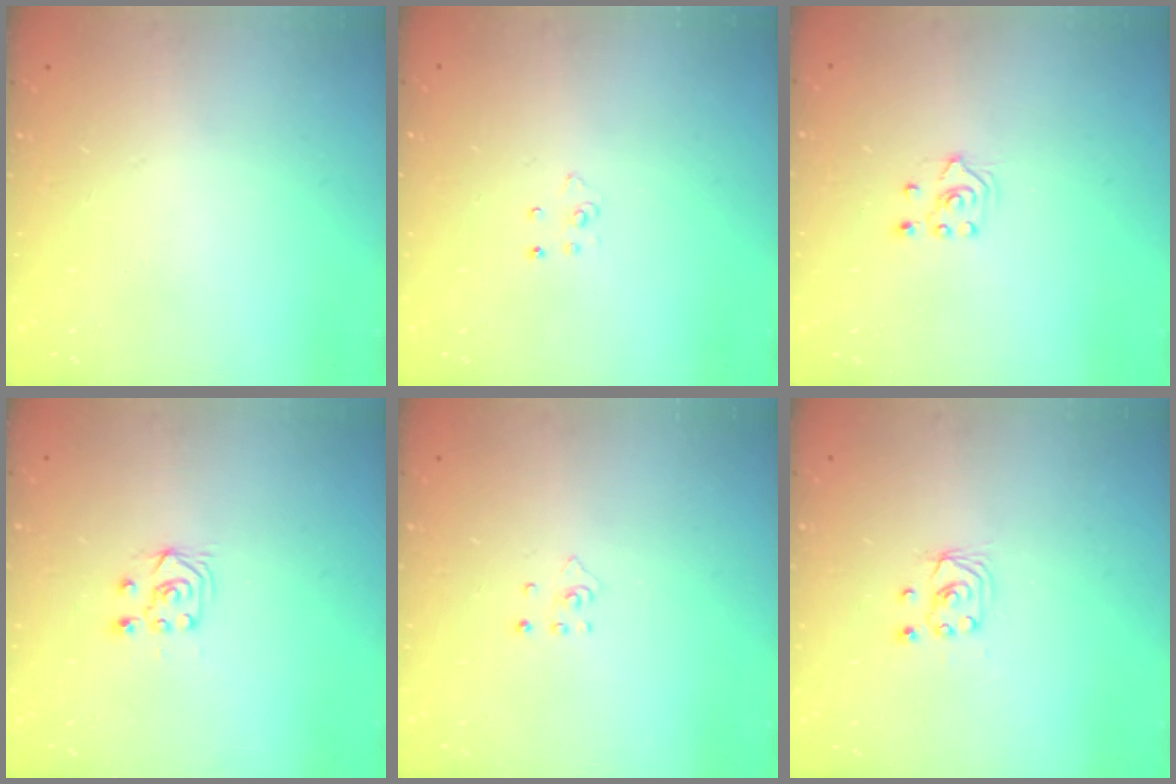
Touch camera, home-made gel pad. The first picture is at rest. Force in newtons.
{"total": 3.1, "press": 3.1, "slide": 0.2}
{"total": 3.3, "press": 3.2, "slide": 0.8}
{"total": 6.3, "press": 6.3, "slide": 0.7}
{"total": 2.9, "press": 2.9, "slide": 0.3}
{"total": 2.4, "press": 2.4, "slide": 0.2}